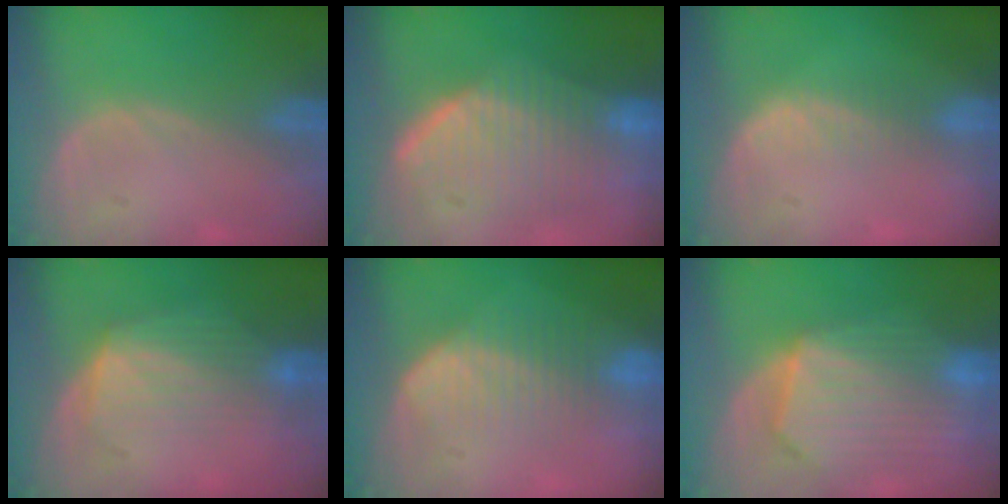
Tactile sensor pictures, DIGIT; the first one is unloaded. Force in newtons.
{"total": 9.7, "press": 9.0, "slide": 3.6}
{"total": 2.5, "press": 2.0, "slide": 1.6}
{"total": 6.4, "press": 6.3, "slide": 1.2}
{"total": 6.8, "press": 6.6, "slide": 1.5}
{"total": 10.6, "press": 9.3, "slide": 5.2}